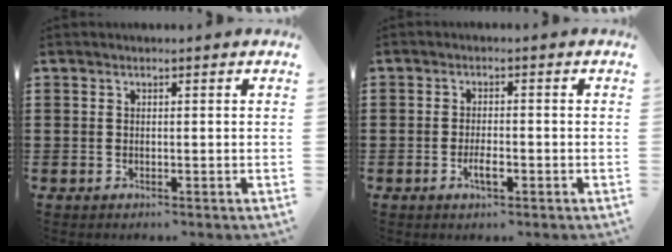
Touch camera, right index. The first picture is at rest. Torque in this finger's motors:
{"motor_torque": [1.09, 1.05, 0.05, 0.07]}